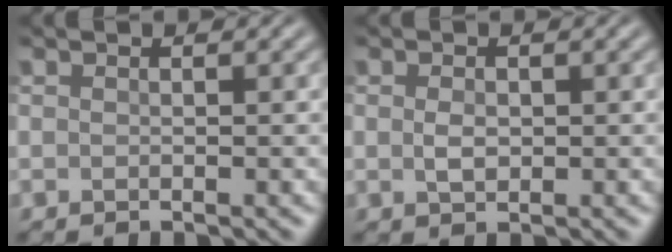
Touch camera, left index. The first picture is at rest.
{"total": 1.5, "force": [0.1, 1.0, 1.1], "torque": [-0.026, -0.001, 0.003]}